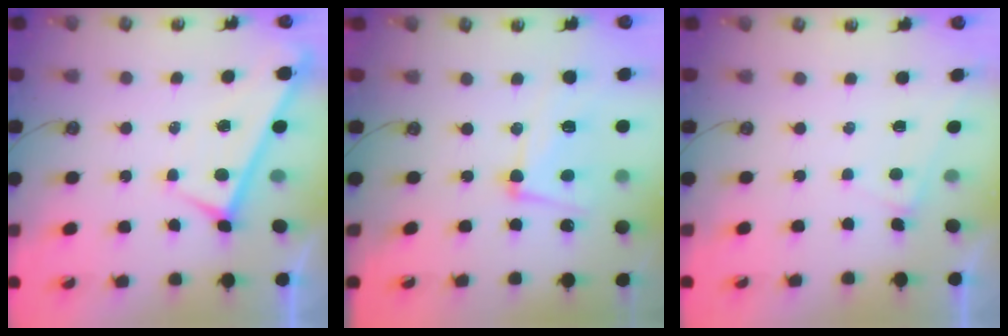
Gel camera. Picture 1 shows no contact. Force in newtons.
{"total": 8.0, "press": 7.8, "slide": 1.5}
{"total": 3.1, "press": 3.1, "slide": 0.2}